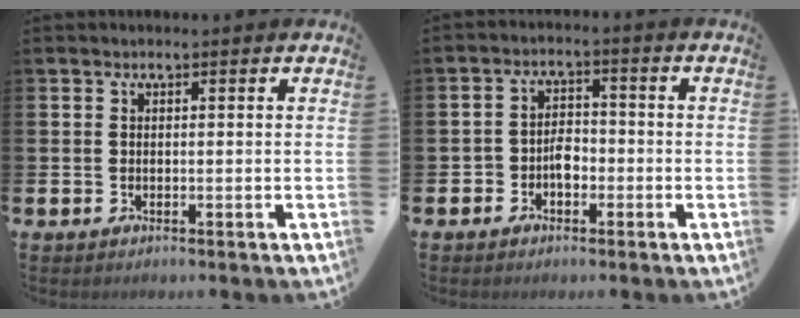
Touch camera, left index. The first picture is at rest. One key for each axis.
{"total": 3.0, "fx": -1.5, "fy": 2.0, "fz": 1.7, "tx": -0.028, "ty": 0.005, "tz": -0.033}